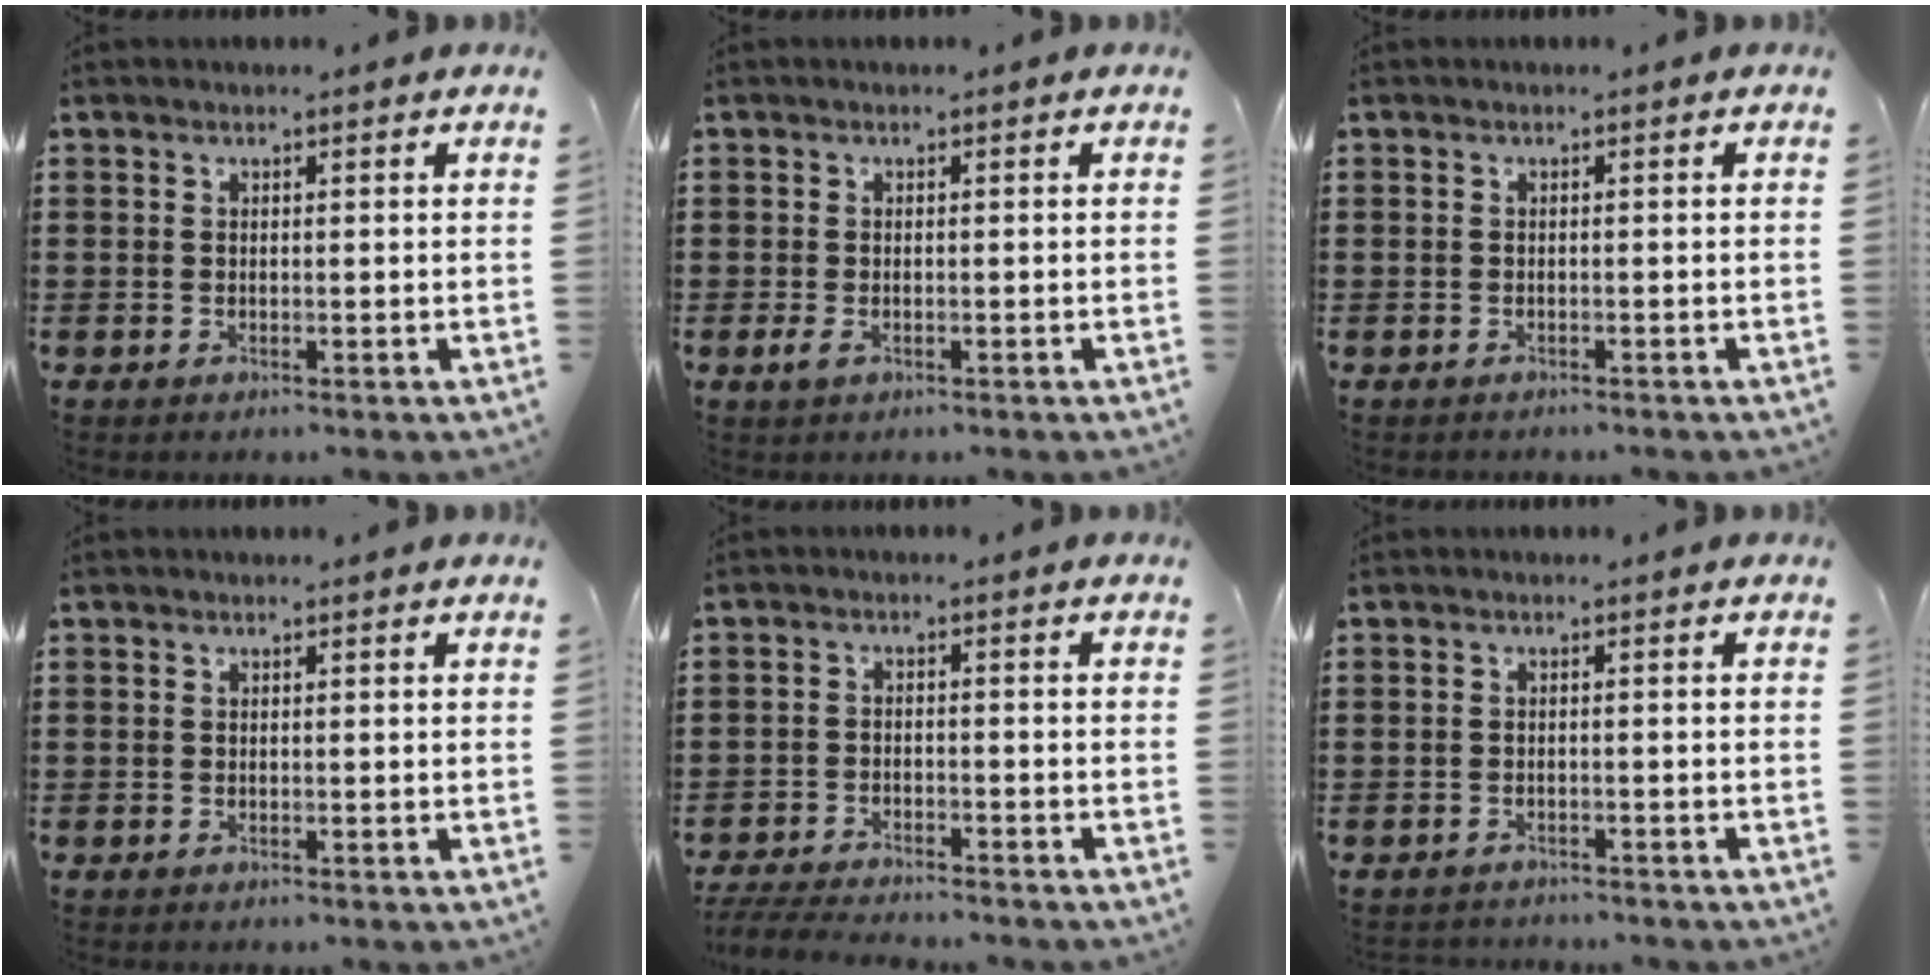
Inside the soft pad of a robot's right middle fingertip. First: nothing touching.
{"total": 1.5, "force": [-0.5, 0.9, 1.1], "torque": [-0.028, -0.003, -0.012]}
{"total": 0.8, "force": [-0.6, 0.4, -0.2], "torque": [0.004, 0.005, -0.016]}
{"total": 0.0}
{"total": 4.1, "force": [-4.1, 0.5, 0.6], "torque": [-0.024, -0.002, -0.088]}
{"total": 1.3, "force": [-1.3, 0.3, -0.1], "torque": [-0.002, 0.002, -0.029]}